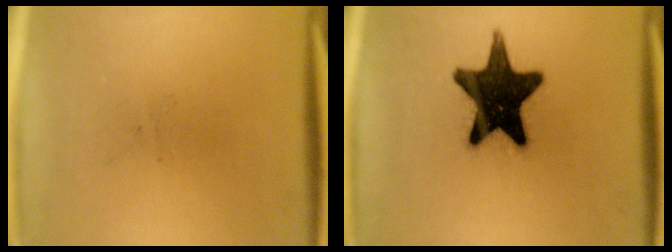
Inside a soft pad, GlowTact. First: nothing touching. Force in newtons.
{"total": 18.2}